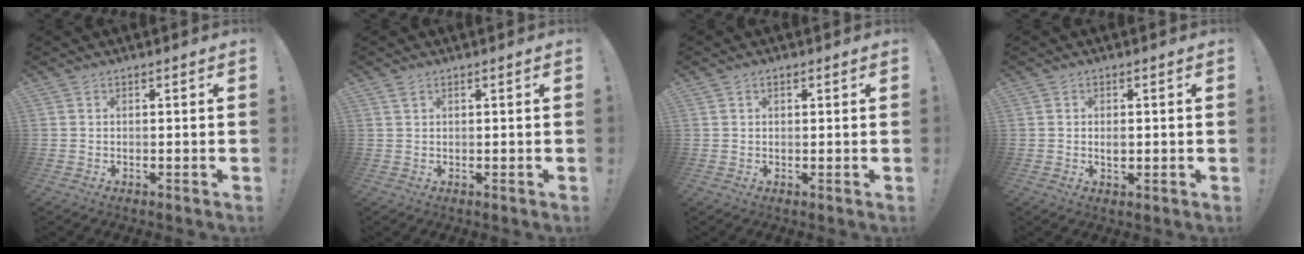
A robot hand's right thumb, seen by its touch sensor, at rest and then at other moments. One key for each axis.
{"total": 1.5, "fx": 0.9, "fy": 0.7, "fz": 0.9, "tx": -0.015, "ty": -0.001, "tz": 0.017}
{"total": 0.9, "fx": 0.6, "fy": 0.7, "fz": 0.4, "tx": 0.000, "ty": 0.000, "tz": 0.009}
{"total": 1.9, "fx": -0.1, "fy": 1.4, "fz": 1.3, "tx": -0.014, "ty": 0.002, "tz": -0.005}